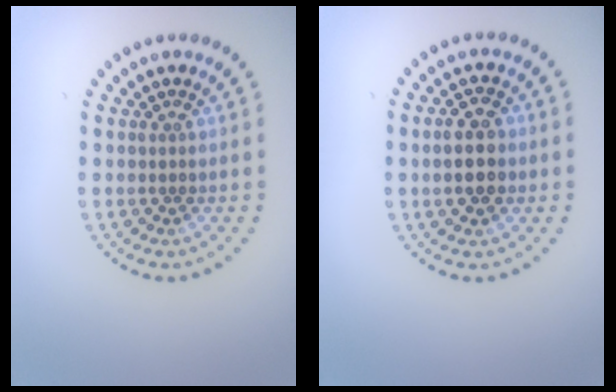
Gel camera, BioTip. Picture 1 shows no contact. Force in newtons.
{"total": 3.4, "press": 3.4, "slide": 0.2}